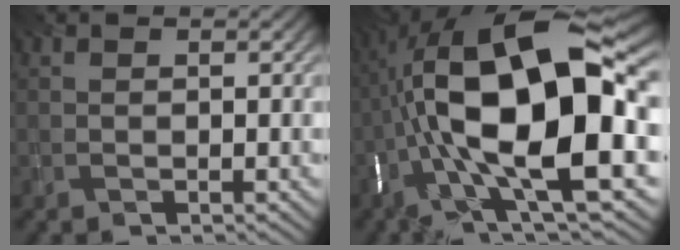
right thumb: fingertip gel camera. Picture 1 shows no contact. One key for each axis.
{"total": 19.6, "fx": -1.3, "fy": 7.5, "fz": 18.1, "tx": -0.339, "ty": 0.032, "tz": -0.039}